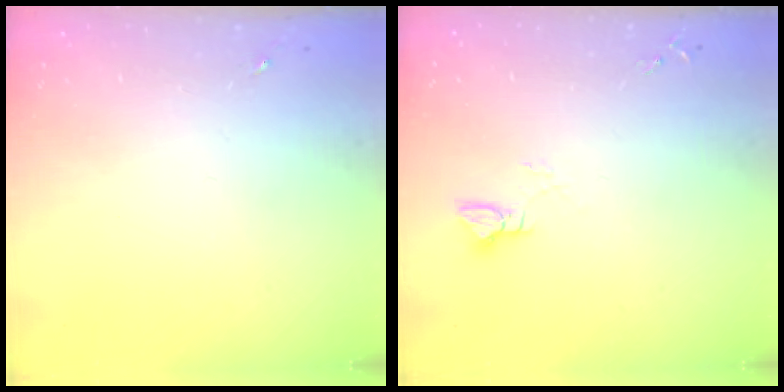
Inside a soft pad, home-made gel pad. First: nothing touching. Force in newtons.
{"total": 3.0, "press": 3.0, "slide": 0.3}